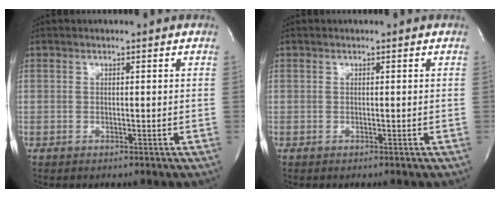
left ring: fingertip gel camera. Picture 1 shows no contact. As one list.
[{"total": 0.0}]